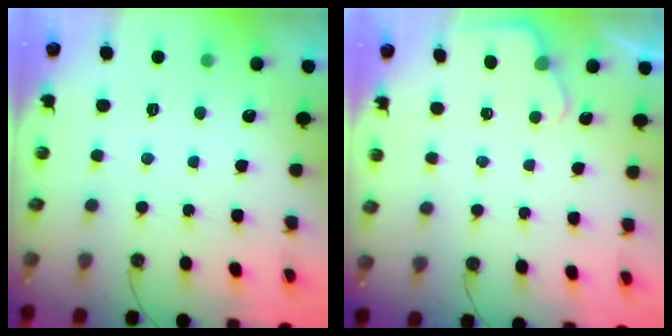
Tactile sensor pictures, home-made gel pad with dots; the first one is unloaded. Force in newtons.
{"total": 3.0, "press": 3.0, "slide": 0.4}